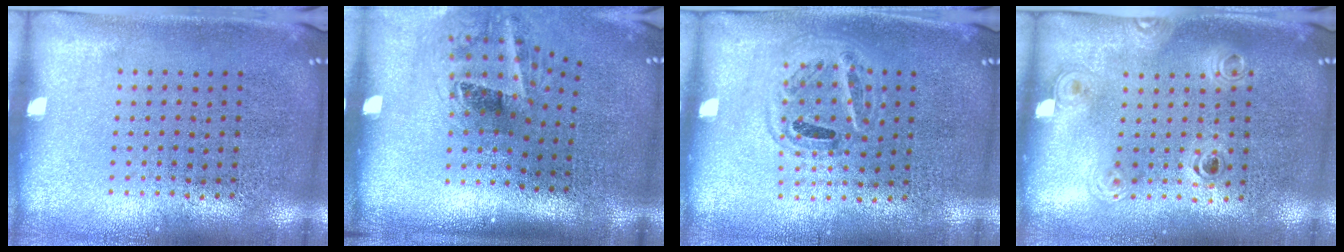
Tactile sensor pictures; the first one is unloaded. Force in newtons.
{"total": 2.1, "press": 1.3, "slide": 1.6}
{"total": 0.9, "press": 0.9, "slide": 0.3}
{"total": 1.2, "press": 1.0, "slide": 0.7}